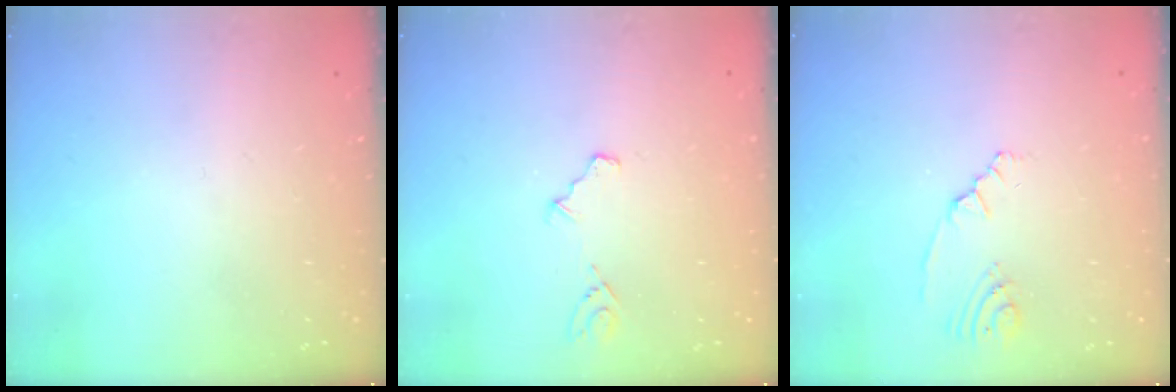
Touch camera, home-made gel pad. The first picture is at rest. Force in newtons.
{"total": 4.0, "press": 3.9, "slide": 0.4}
{"total": 2.4, "press": 2.1, "slide": 1.2}